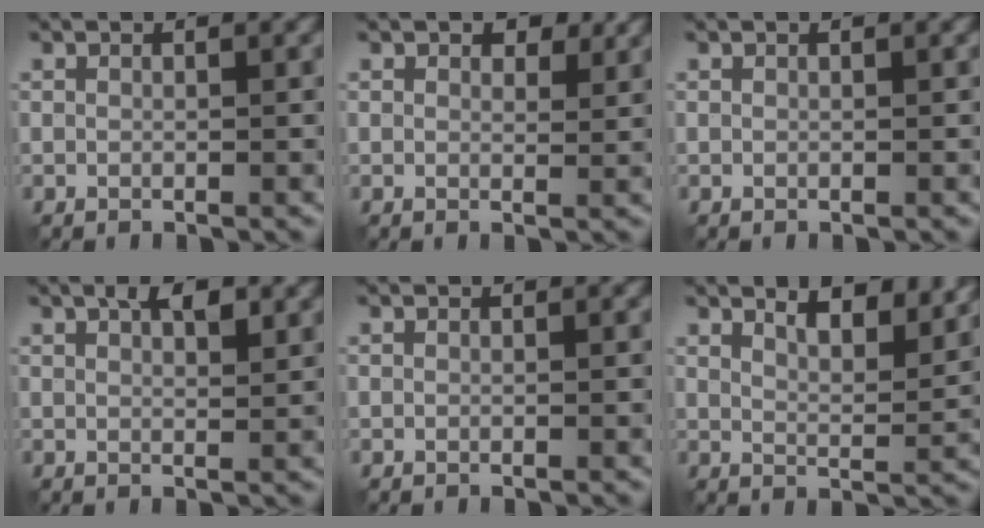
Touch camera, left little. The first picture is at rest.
{"total": 2.3, "force": [1.4, 1.3, 1.3], "torque": [-0.014, -0.002, 0.023]}
{"total": 0.0}
{"total": 3.0, "force": [1.6, 1.1, 2.3], "torque": [-0.033, 0.003, 0.026]}
{"total": 0.0}
{"total": 5.7, "force": [4.1, 1.7, 3.5], "torque": [-0.044, 0.004, 0.052]}